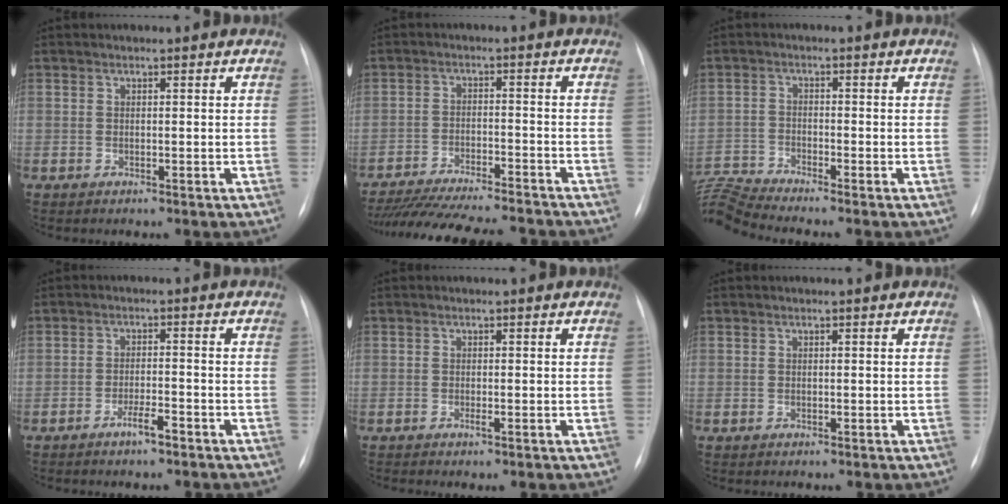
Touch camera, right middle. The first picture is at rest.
{"total": 19.0, "force": [-17.1, 1.9, 7.9], "torque": [-0.148, -0.028, -0.248]}
{"total": 7.5, "force": [-7.2, -2.1, 1.1], "torque": [-0.040, 0.002, -0.141]}
{"total": 2.9, "force": [-2.1, 0.2, 2.0], "torque": [-0.038, 0.000, -0.037]}
{"total": 0.6, "force": [-0.2, -0.4, 0.5], "torque": [-0.011, -0.002, -0.004]}
{"total": 0.0}